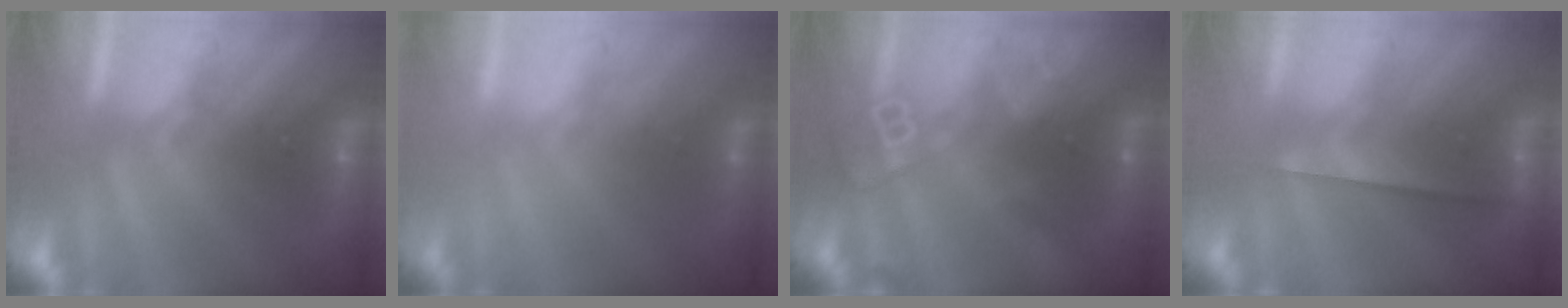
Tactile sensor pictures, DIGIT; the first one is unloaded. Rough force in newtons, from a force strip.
{"total": 2.0}
{"total": 2.8}
{"total": 2.3}